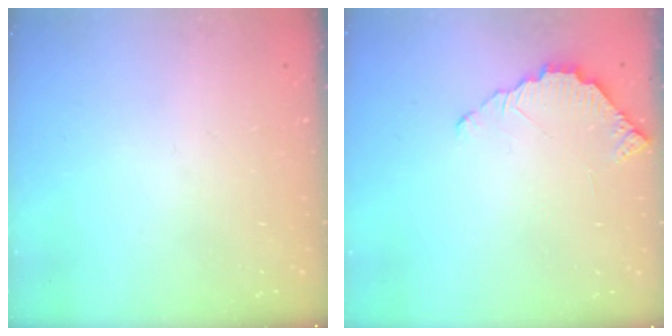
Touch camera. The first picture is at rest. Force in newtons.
{"total": 2.8, "press": 2.8, "slide": 0.3}